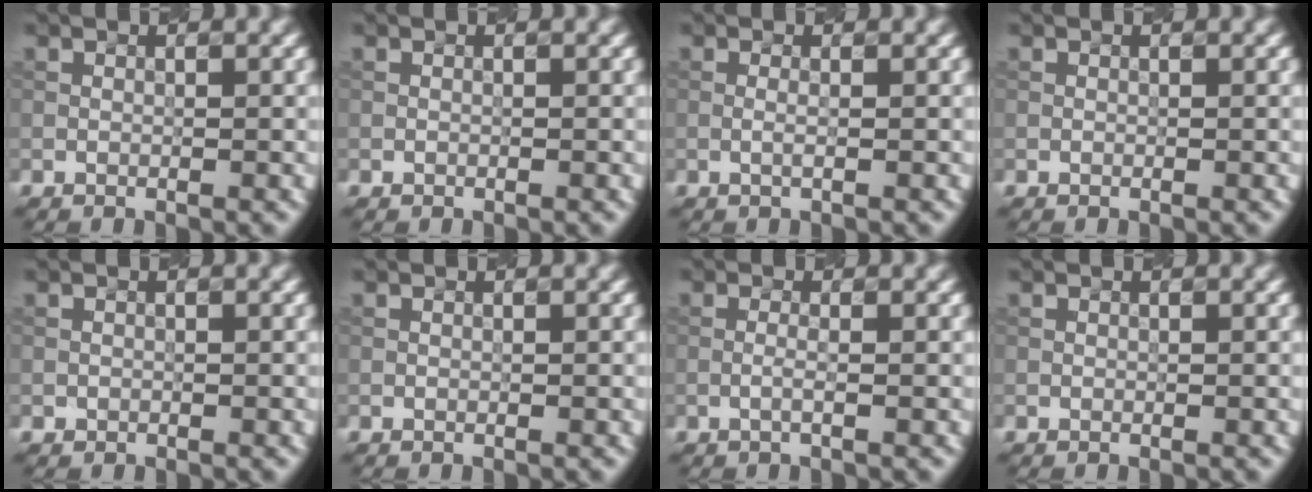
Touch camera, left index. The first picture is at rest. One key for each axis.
{"total": 0.0}
{"total": 0.5, "fx": -0.1, "fy": 0.1, "fz": 0.5, "tx": -0.014, "ty": -0.002, "tz": 0.001}
{"total": 0.0}
{"total": 0.6, "fx": -0.2, "fy": -0.2, "fz": -0.5, "tx": 0.002, "ty": 0.001, "tz": 0.006}
{"total": 0.0}
{"total": 0.7, "fx": -0.3, "fy": 0.0, "fz": 0.6, "tx": -0.018, "ty": 0.006, "tz": -0.004}
{"total": 0.0}